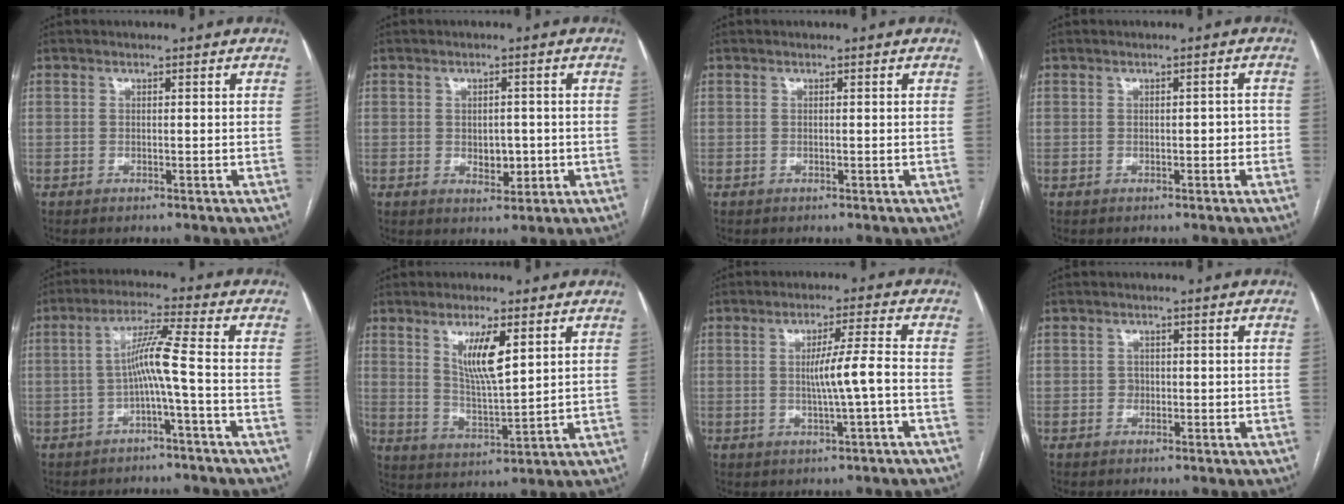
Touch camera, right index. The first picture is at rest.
{"total": 3.7, "force": [-0.5, 2.3, 2.9], "torque": [-0.037, -0.001, 0.001]}
{"total": 0.0}
{"total": 1.6, "force": [-0.4, 0.9, 1.3], "torque": [-0.015, 0.012, -0.002]}
{"total": 6.0, "force": [-1.5, -1.1, 5.7], "torque": [-0.104, 0.019, -0.026]}
{"total": 8.0, "force": [3.6, 1.4, 7.0], "torque": [-0.130, -0.009, 0.070]}
{"total": 5.8, "force": [-0.7, -0.6, 5.7], "torque": [-0.093, 0.003, -0.011]}
{"total": 1.2, "force": [-0.1, 1.2, 0.4], "torque": [-0.004, 0.004, -0.001]}